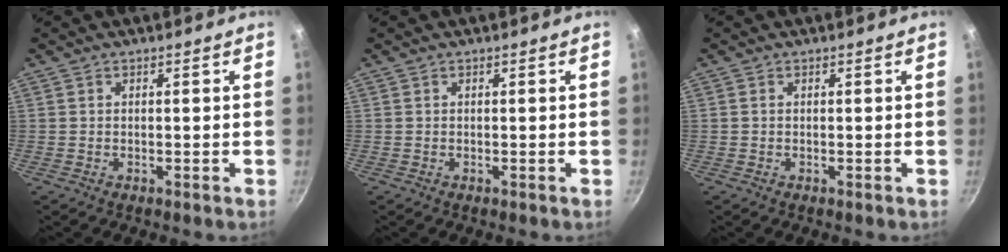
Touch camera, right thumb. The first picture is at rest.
{"total": 0.0}
{"total": 0.0}